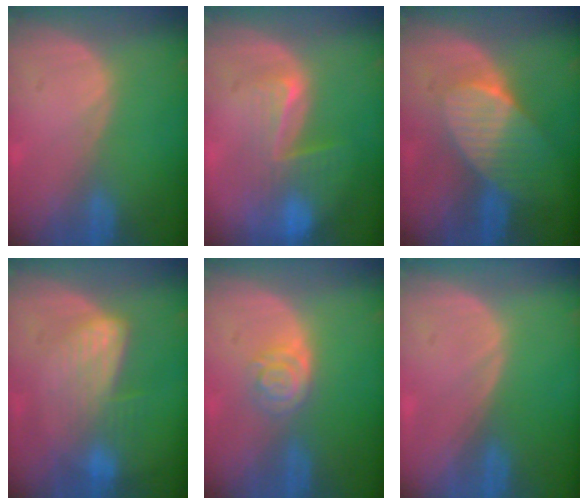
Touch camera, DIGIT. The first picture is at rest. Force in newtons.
{"total": 8.2, "press": 7.1, "slide": 4.1}
{"total": 7.7, "press": 6.9, "slide": 3.4}
{"total": 7.0, "press": 6.1, "slide": 3.5}
{"total": 4.2, "press": 3.7, "slide": 2.0}
{"total": 0.0}